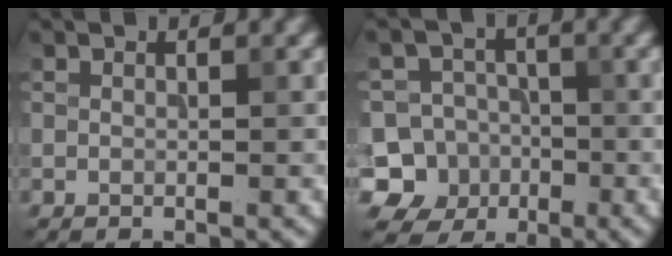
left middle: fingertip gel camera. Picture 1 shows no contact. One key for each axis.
{"total": 10.6, "fx": -4.3, "fy": 9.5, "fz": 1.8, "tx": -0.030, "ty": -0.008, "tz": -0.091}